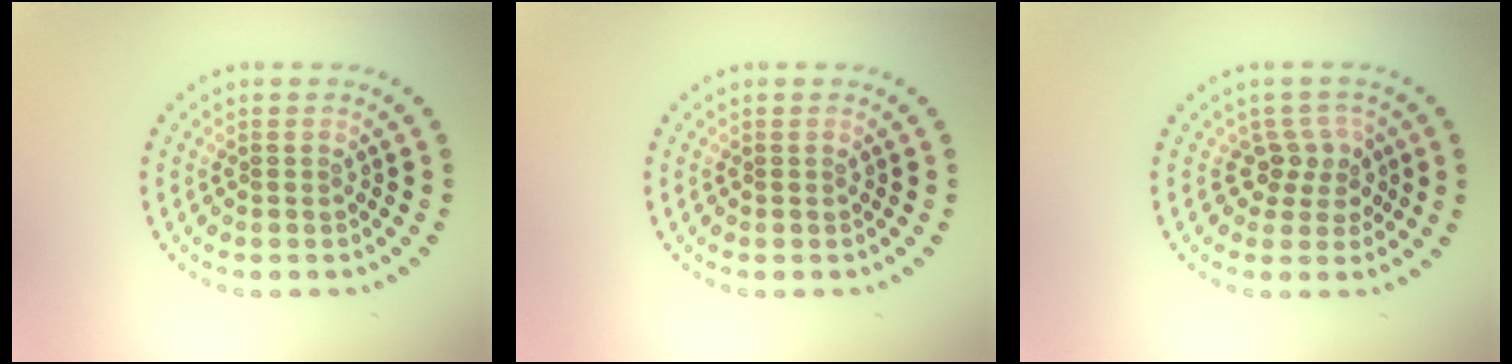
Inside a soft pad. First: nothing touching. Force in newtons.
{"total": 0.0}
{"total": 2.5, "press": 1.9, "slide": 1.6}